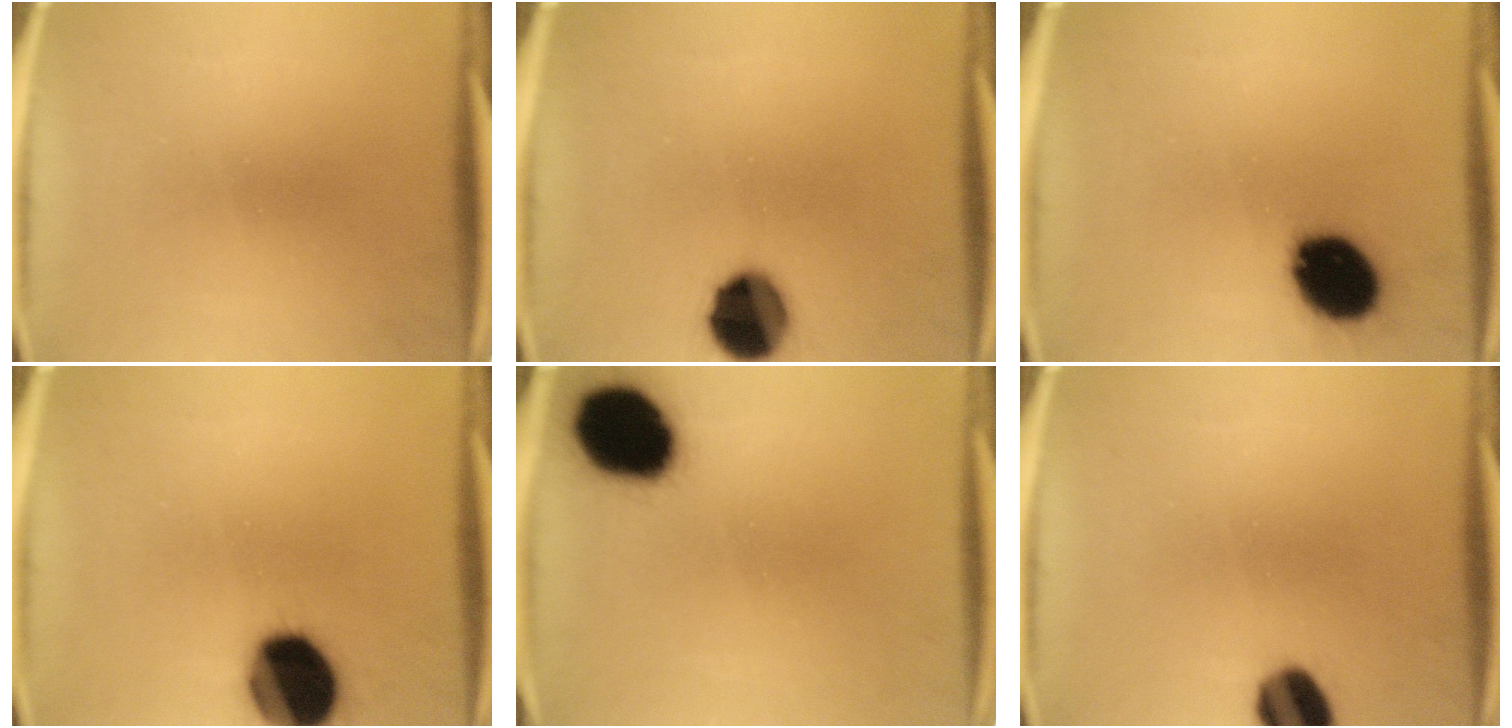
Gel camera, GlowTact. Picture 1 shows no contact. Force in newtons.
{"total": 12.3}
{"total": 14.8}
{"total": 17.6}
{"total": 17.2}
{"total": 9.0}